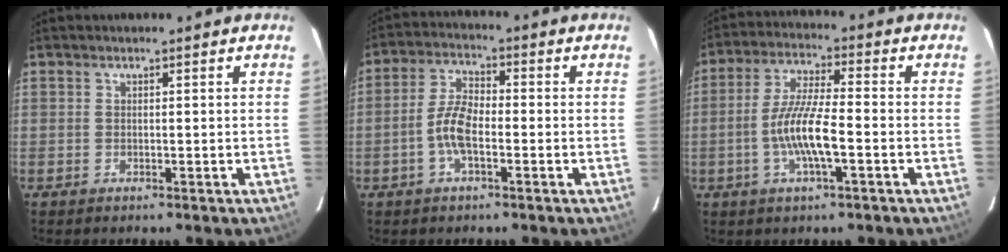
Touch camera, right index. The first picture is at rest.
{"total": 6.5, "force": [-2.1, 2.6, 5.6], "torque": [-0.120, 0.012, -0.041]}
{"total": 9.1, "force": [-2.7, 1.1, 8.6], "torque": [-0.175, -0.002, -0.053]}